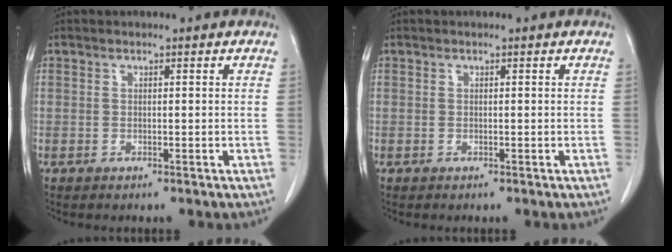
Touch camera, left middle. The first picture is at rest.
{"total": 0.0}